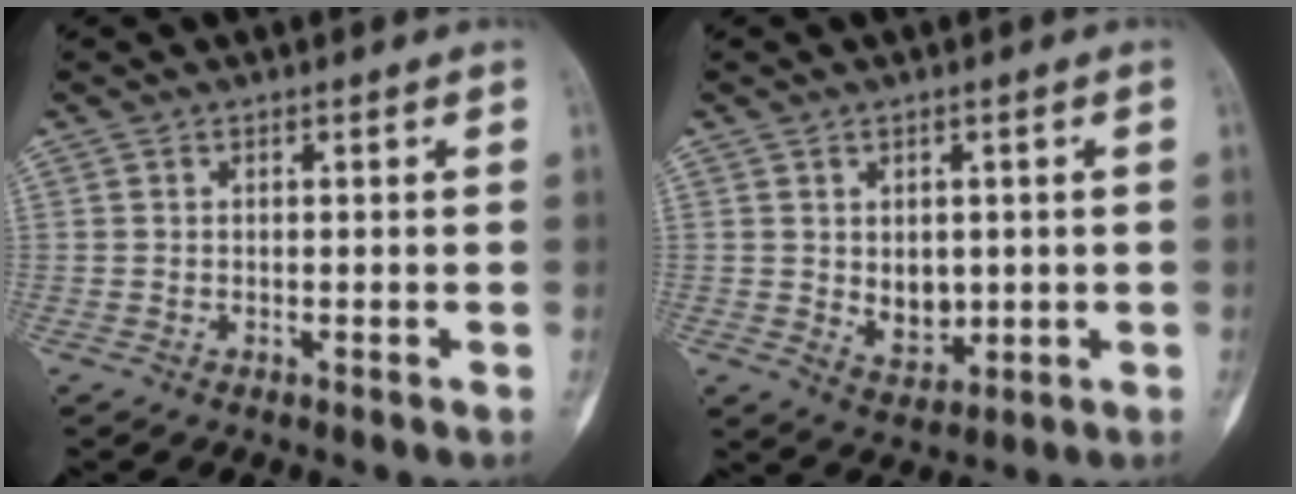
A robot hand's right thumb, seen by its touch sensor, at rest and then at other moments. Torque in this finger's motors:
{"motor_torque": [0.63, 0.59, 0.33, -0.33, 0.11]}